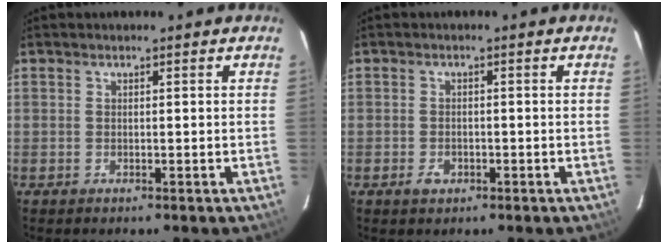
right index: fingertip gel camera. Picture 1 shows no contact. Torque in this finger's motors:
{"motor_torque": [0.36, 0.13, 0.03, 0.03]}